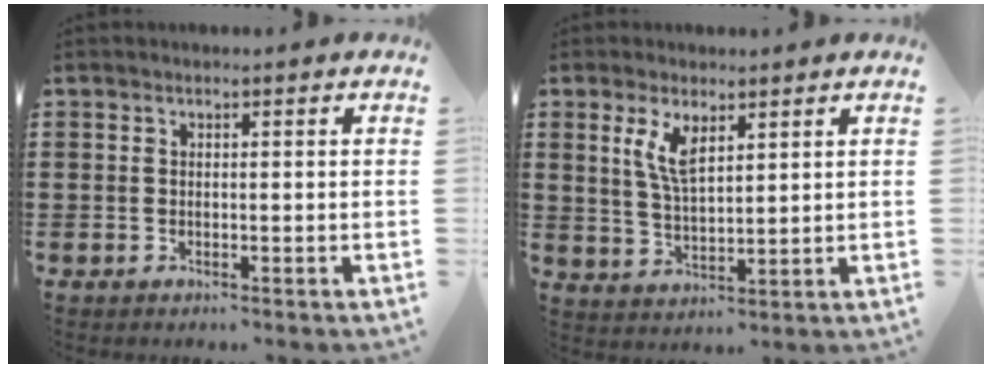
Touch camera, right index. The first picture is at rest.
{"total": 5.3, "force": [2.7, 2.0, 4.1], "torque": [-0.089, 0.004, 0.048]}